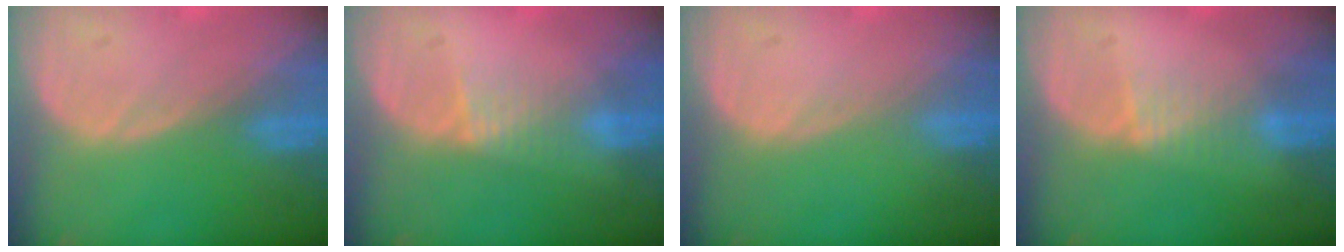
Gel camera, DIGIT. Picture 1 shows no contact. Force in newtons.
{"total": 2.3, "press": 2.1, "slide": 1.0}
{"total": 0.0}
{"total": 1.9, "press": 1.9, "slide": 0.2}